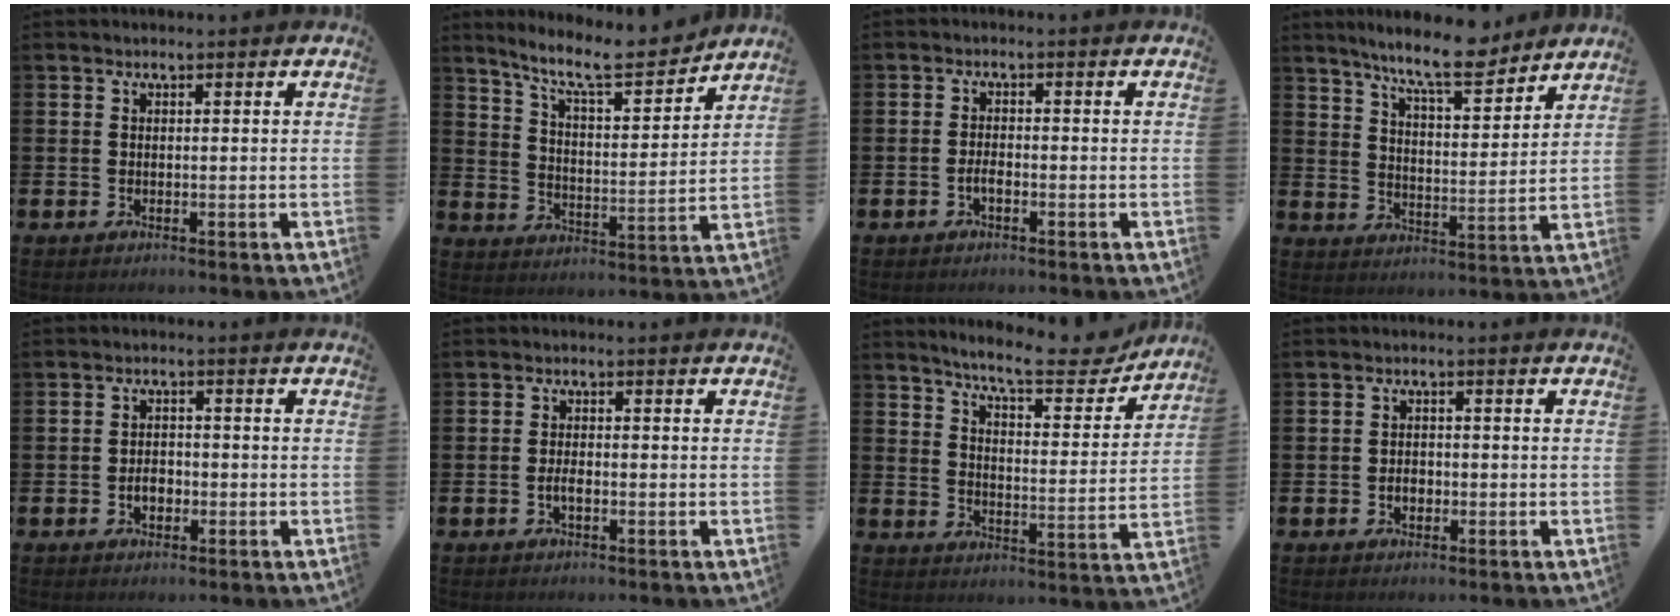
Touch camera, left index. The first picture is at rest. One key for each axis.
{"total": 9.6, "fx": 8.6, "fy": 1.7, "fz": 4.0, "tx": -0.100, "ty": -0.053, "tz": 0.148}
{"total": 1.6, "fx": -0.7, "fy": 0.6, "fz": 1.3, "tx": -0.033, "ty": 0.005, "tz": -0.013}
{"total": 9.5, "fx": 8.6, "fy": 1.6, "fz": 3.9, "tx": -0.084, "ty": -0.048, "tz": 0.150}
{"total": 2.5, "fx": -0.8, "fy": 1.7, "fz": 1.6, "tx": -0.023, "ty": 0.001, "tz": -0.020}
{"total": 1.7, "fx": -0.5, "fy": 0.7, "fz": 1.5, "tx": -0.028, "ty": 0.001, "tz": -0.011}
{"total": 8.8, "fx": 8.1, "fy": 1.1, "fz": 3.3, "tx": -0.076, "ty": -0.054, "tz": 0.137}
{"total": 2.0, "fx": -0.6, "fy": 1.4, "fz": 1.2, "tx": -0.016, "ty": 0.003, "tz": -0.015}